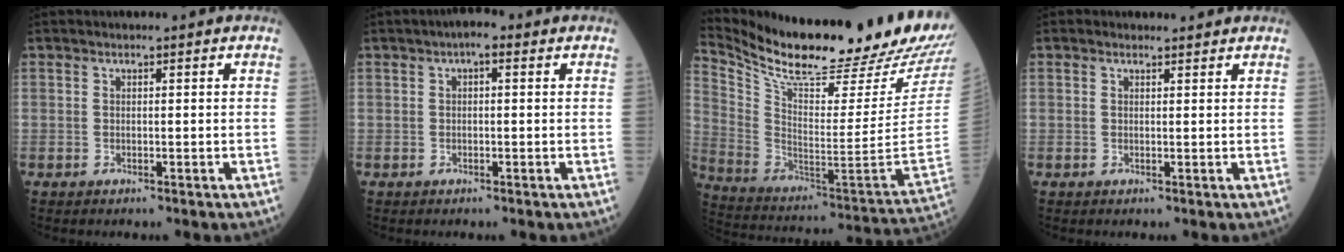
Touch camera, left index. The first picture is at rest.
{"total": 2.3, "force": [0.9, 0.9, 1.9], "torque": [-0.024, 0.011, 0.006]}
{"total": 30.1, "force": [26.7, 1.7, 13.7], "torque": [-0.248, -0.106, 0.386]}
{"total": 1.3, "force": [1.2, 0.5, 0.0], "torque": [-0.007, 0.001, 0.012]}